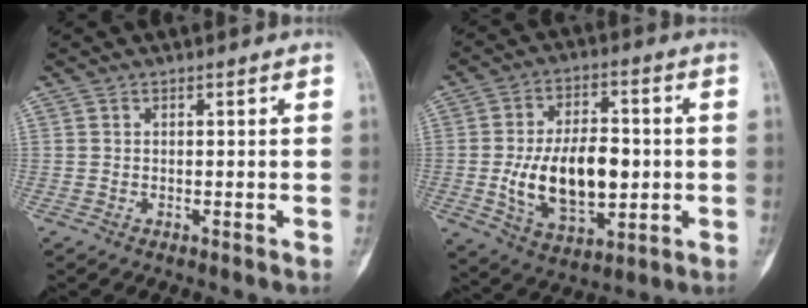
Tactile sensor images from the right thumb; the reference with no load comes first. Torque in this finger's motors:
{"motor_torque": [1.82, 1.88, 0.91, -0.81, 0.20]}